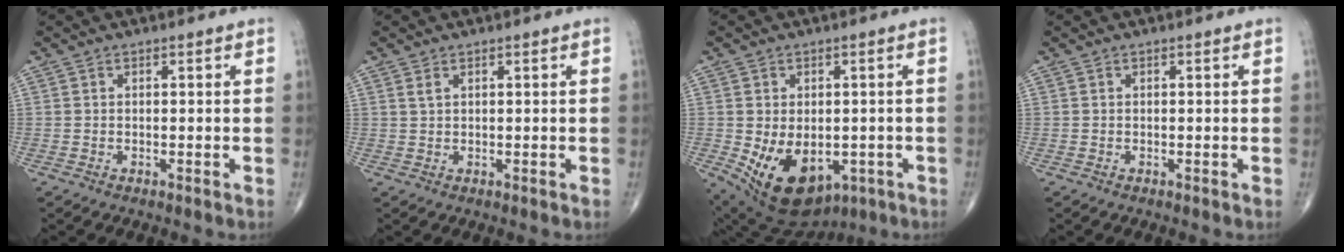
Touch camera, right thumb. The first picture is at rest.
{"total": 1.1, "force": [0.6, 0.5, 0.7], "torque": [-0.014, 0.006, 0.015]}
{"total": 14.7, "force": [-4.2, 9.6, 10.3], "torque": [-0.163, -0.006, -0.040]}
{"total": 0.0}